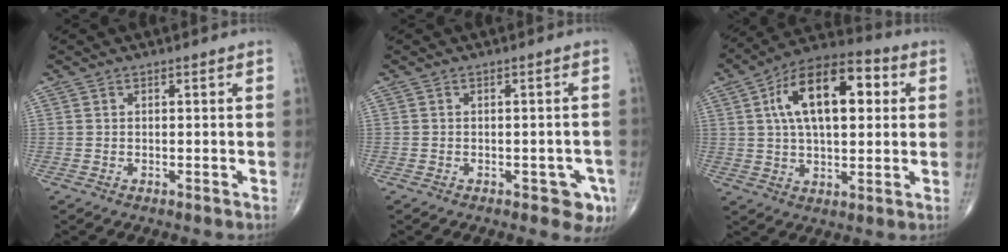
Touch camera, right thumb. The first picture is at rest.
{"total": 4.6, "force": [-2.3, 2.2, 3.4], "torque": [-0.013, 0.007, -0.027]}
{"total": 17.9, "force": [4.3, 9.0, 14.8], "torque": [-0.223, 0.020, 0.061]}